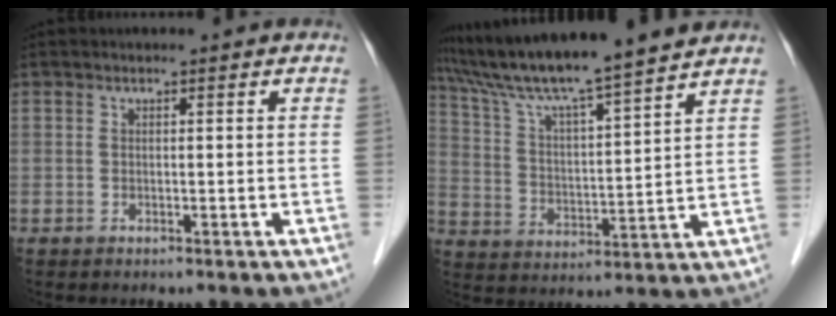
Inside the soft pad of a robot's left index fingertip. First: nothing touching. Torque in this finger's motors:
{"motor_torque": [0.08, -0.75, 0.77, 0.21]}